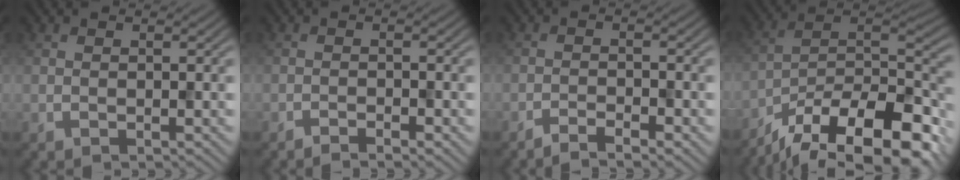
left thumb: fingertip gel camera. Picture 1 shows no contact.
{"total": 1.8, "force": [-1.4, 0.2, 1.1], "torque": [-0.021, 0.003, -0.026]}
{"total": 2.9, "force": [-2.4, 0.3, 1.7], "torque": [-0.035, 0.005, -0.045]}
{"total": 17.7, "force": [-13.5, 5.3, 10.1], "torque": [-0.193, -0.028, -0.211]}